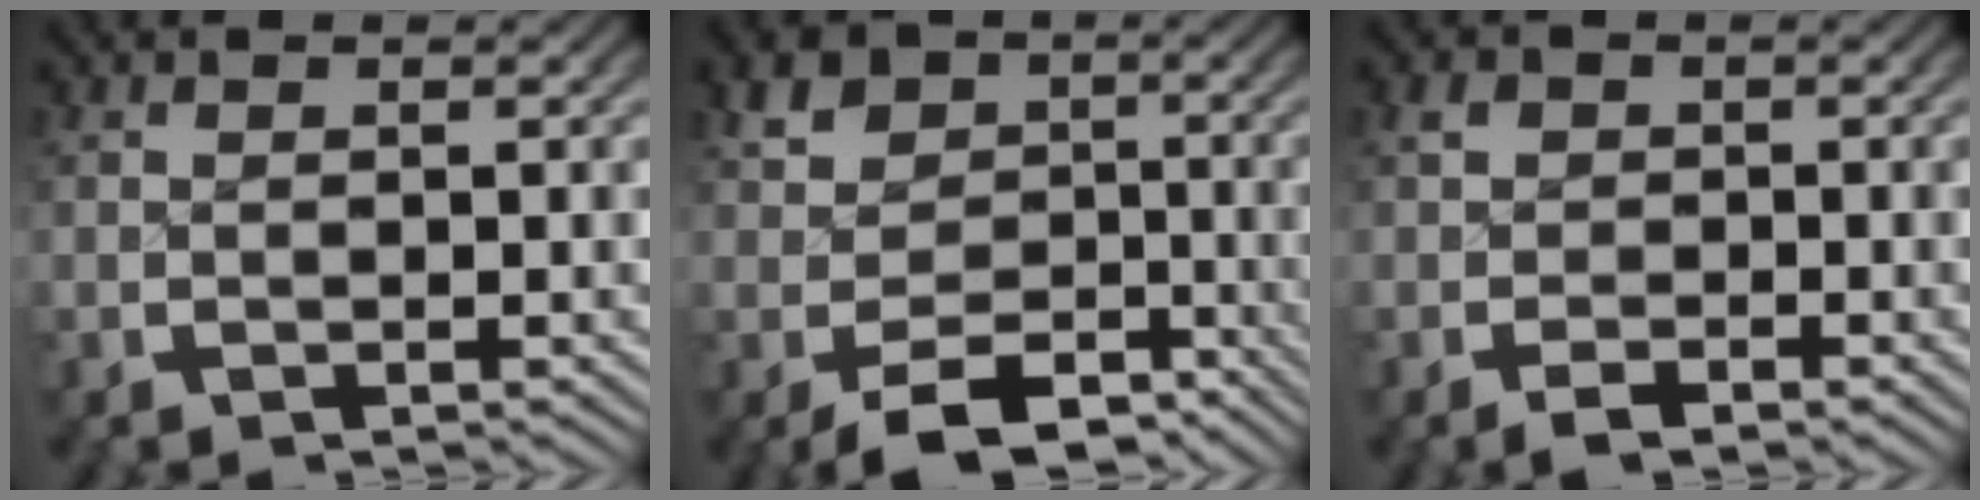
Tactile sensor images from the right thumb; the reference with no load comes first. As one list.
[{"total": 6.9, "force": [-2.8, 5.3, 3.4], "torque": [-0.052, -0.033, -0.037]}, {"total": 1.3, "force": [-0.8, 1.0, 0.2], "torque": [-0.005, -0.007, -0.016]}]